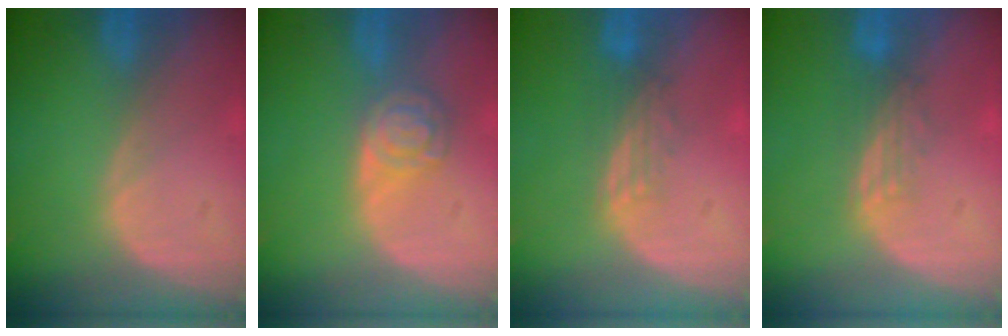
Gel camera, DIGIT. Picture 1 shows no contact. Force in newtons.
{"total": 5.3, "press": 4.6, "slide": 2.6}
{"total": 2.8, "press": 2.6, "slide": 1.2}
{"total": 2.8, "press": 2.6, "slide": 1.2}